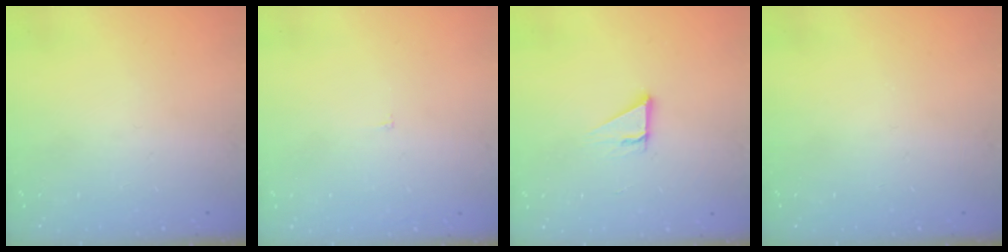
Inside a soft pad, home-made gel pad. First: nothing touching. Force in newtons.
{"total": 2.2, "press": 2.2, "slide": 0.2}
{"total": 3.3, "press": 3.3, "slide": 0.2}
{"total": 0.0}